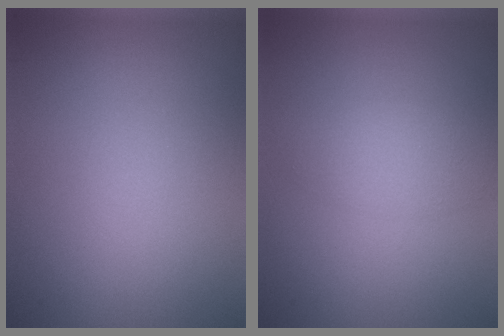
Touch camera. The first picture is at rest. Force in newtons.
{"total": 2.3, "press": 2.3, "slide": 0.1}